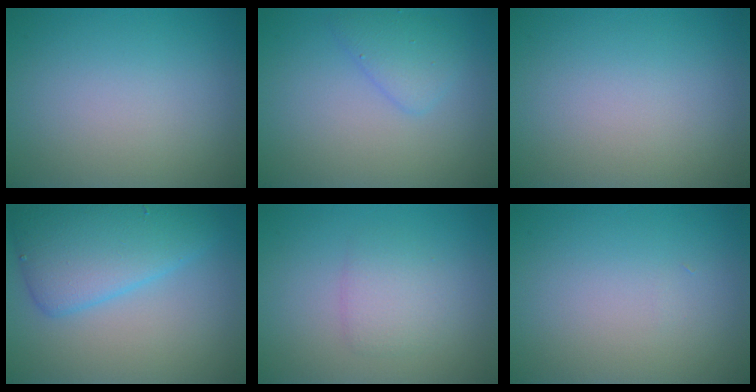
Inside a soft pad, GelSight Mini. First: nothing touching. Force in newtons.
{"total": 2.1, "press": 2.1, "slide": 0.2}
{"total": 0.0}
{"total": 6.1, "press": 6.1, "slide": 0.4}
{"total": 2.0, "press": 2.0, "slide": 0.1}
{"total": 0.0}